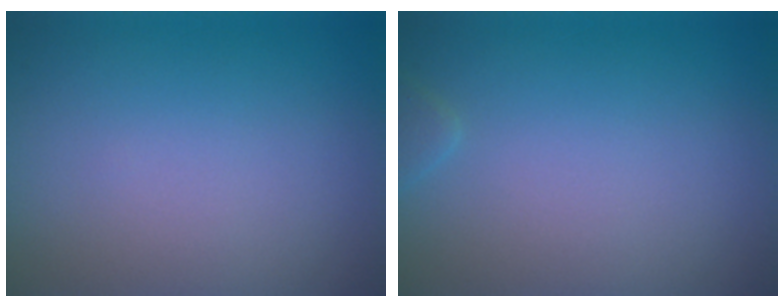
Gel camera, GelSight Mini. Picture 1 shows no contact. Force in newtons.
{"total": 0.8, "press": 0.8, "slide": 0.0}